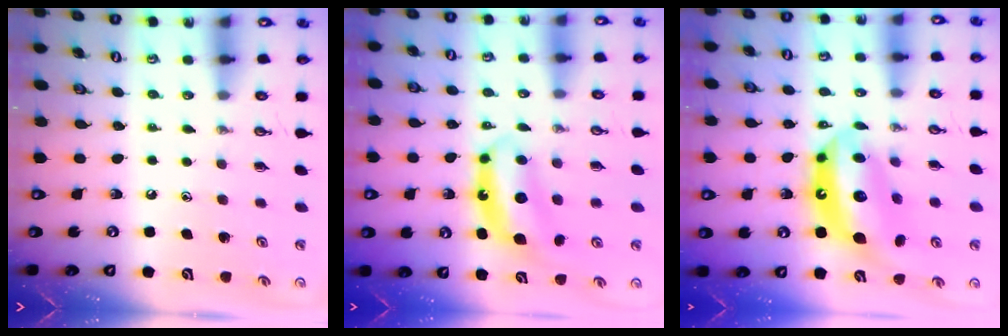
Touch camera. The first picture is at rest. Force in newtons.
{"total": 6.9, "press": 6.9, "slide": 0.4}
{"total": 15.9, "press": 15.8, "slide": 1.4}